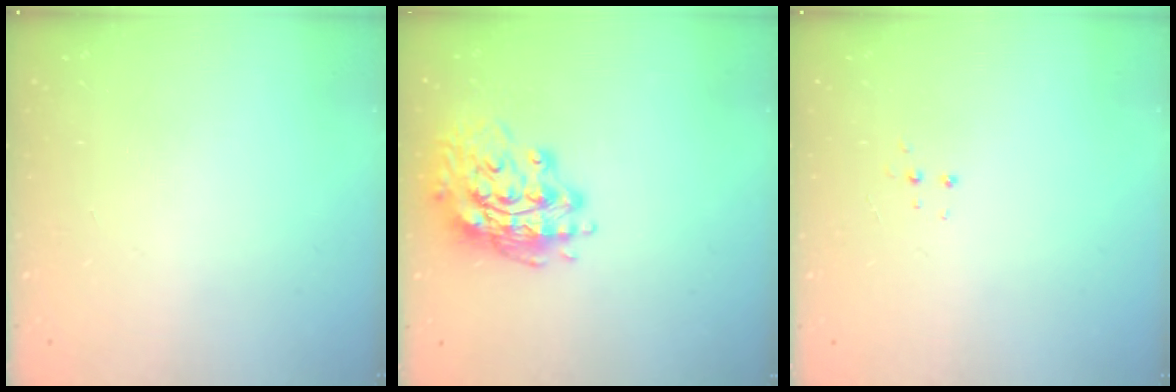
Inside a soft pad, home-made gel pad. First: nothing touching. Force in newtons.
{"total": 16.3, "press": 16.1, "slide": 2.8}
{"total": 3.8, "press": 3.8, "slide": 0.3}